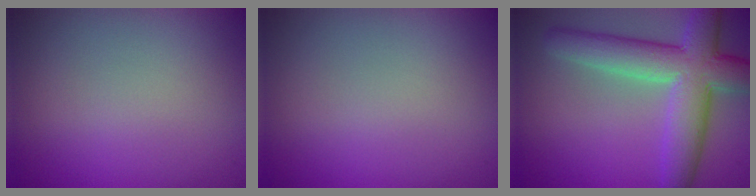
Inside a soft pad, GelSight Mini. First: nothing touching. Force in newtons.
{"total": 0.0}
{"total": 7.9, "press": 7.9, "slide": 0.5}